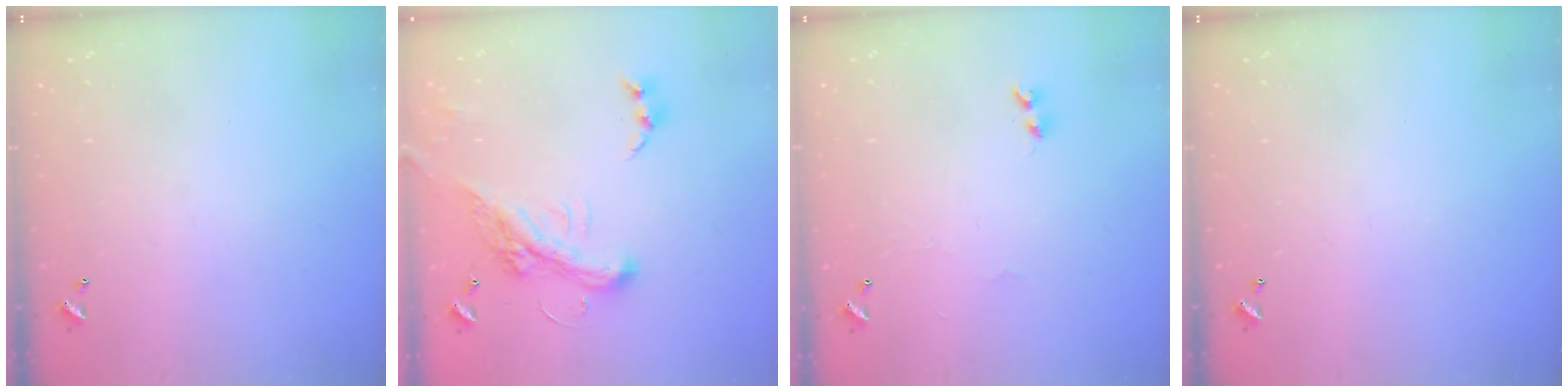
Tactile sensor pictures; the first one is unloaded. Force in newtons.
{"total": 6.3, "press": 6.0, "slide": 1.8}
{"total": 2.7, "press": 2.7, "slide": 0.7}
{"total": 0.0}